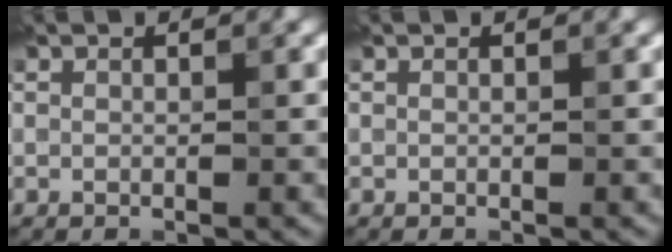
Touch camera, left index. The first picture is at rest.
{"total": 0.0}